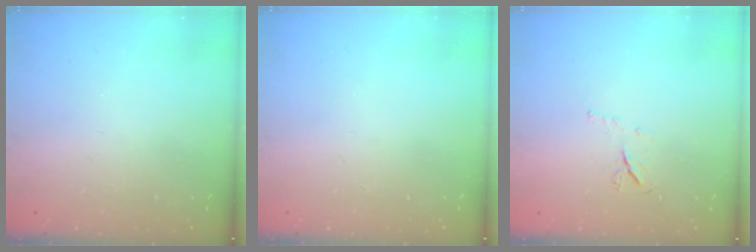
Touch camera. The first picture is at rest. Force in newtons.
{"total": 0.0}
{"total": 4.7, "press": 4.6, "slide": 0.8}